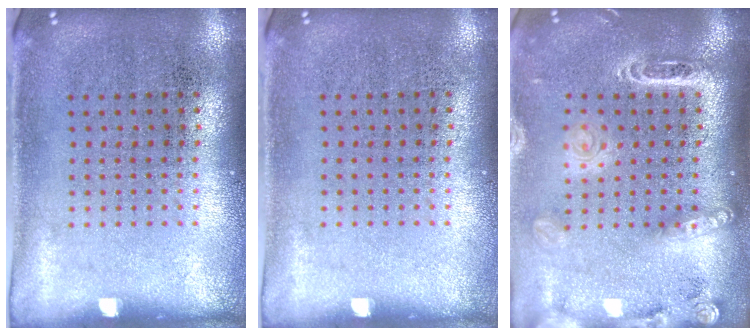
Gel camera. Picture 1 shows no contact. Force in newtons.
{"total": 0.0}
{"total": 2.3, "press": 1.9, "slide": 1.3}